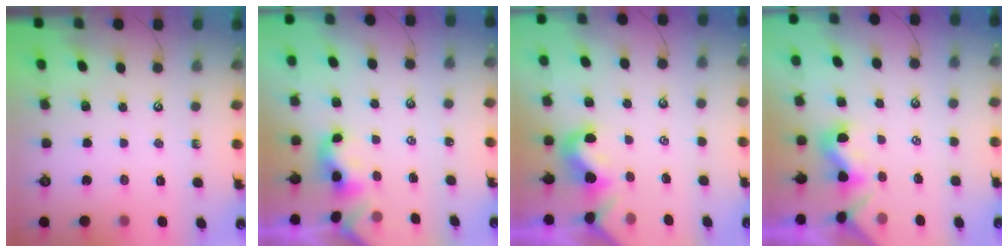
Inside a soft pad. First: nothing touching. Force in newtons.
{"total": 2.1, "press": 2.1, "slide": 0.2}
{"total": 0.0}
{"total": 1.4, "press": 1.3, "slide": 0.5}